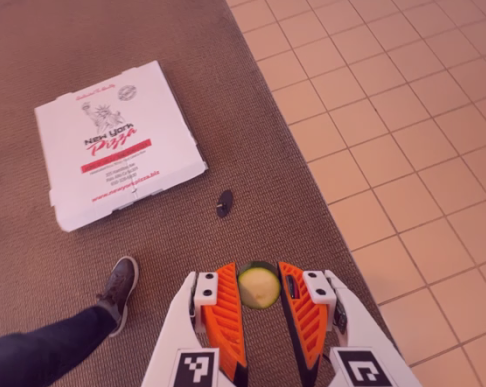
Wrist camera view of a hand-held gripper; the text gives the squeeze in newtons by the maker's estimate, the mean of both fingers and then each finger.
{"total": 6.7, "left": 6.7, "right": 6.7}